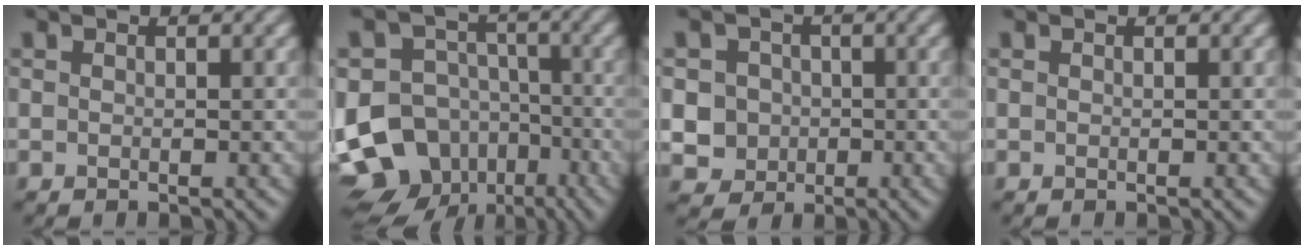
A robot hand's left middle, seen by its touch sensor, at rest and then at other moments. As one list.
[{"total": 14.6, "force": [-7.3, 11.6, 5.1], "torque": [-0.115, -0.026, -0.132]}, {"total": 4.4, "force": [0.0, 4.1, 1.4], "torque": [-0.013, 0.011, -0.008]}, {"total": 0.0}]